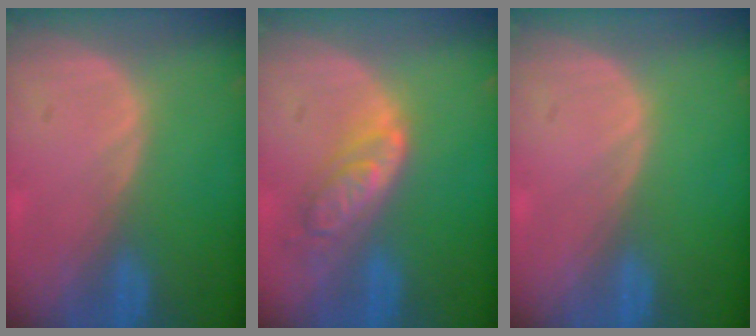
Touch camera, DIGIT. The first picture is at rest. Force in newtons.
{"total": 6.2, "press": 5.5, "slide": 2.8}
{"total": 0.0}